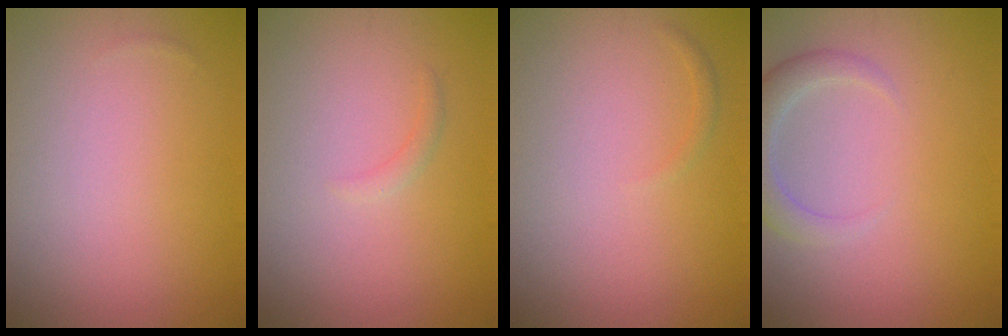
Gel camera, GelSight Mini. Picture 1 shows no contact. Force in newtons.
{"total": 0.8, "press": 0.8, "slide": 0.1}
{"total": 0.6, "press": 0.6, "slide": 0.0}
{"total": 2.8, "press": 2.8, "slide": 0.4}